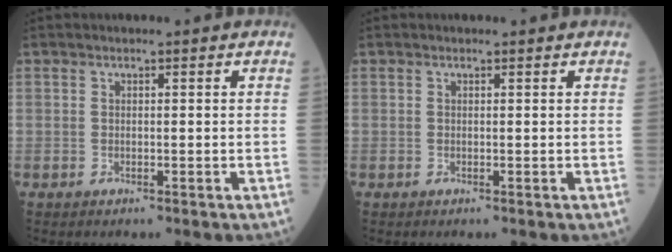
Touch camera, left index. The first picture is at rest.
{"total": 0.0}